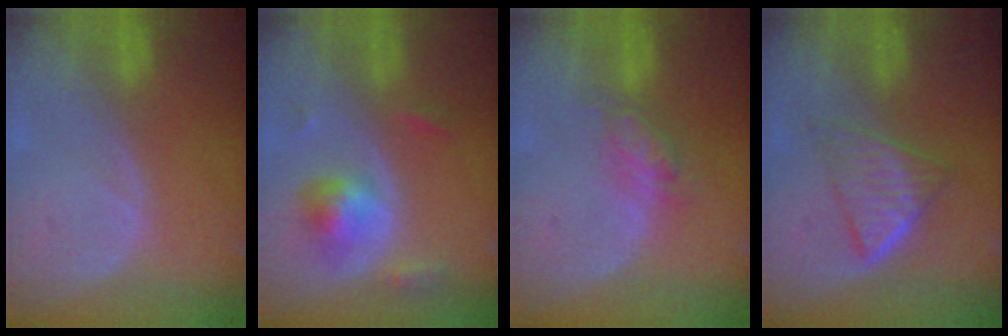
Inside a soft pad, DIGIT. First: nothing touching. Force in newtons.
{"total": 5.6, "press": 5.2, "slide": 2.0}
{"total": 4.7, "press": 4.2, "slide": 2.1}
{"total": 6.3, "press": 5.4, "slide": 3.1}